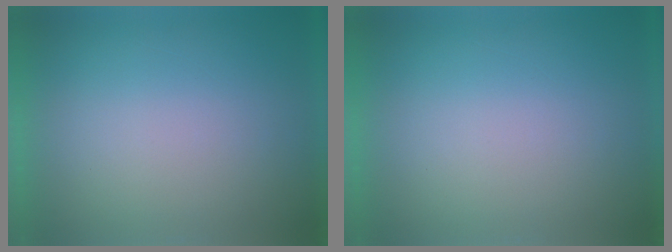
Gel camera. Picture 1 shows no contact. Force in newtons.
{"total": 0.0}